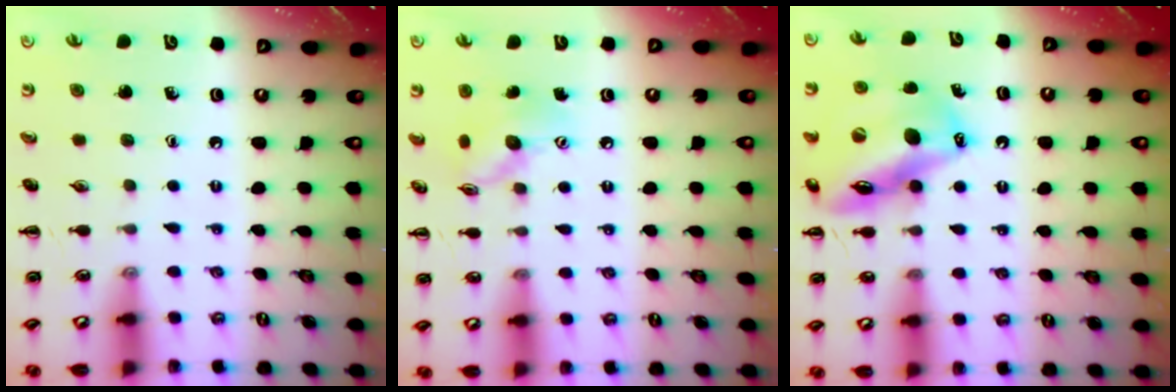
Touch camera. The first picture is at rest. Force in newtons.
{"total": 9.4, "press": 9.3, "slide": 0.7}
{"total": 16.4, "press": 15.8, "slide": 4.6}